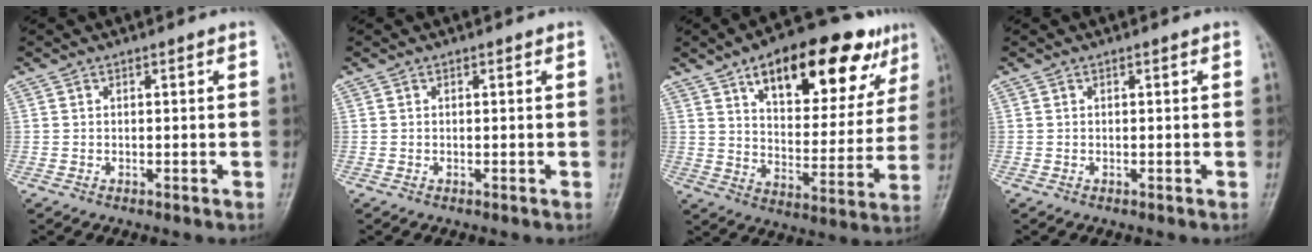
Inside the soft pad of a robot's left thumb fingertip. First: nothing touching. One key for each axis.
{"total": 0.0}
{"total": 23.6, "fx": 13.0, "fy": 10.3, "fz": 16.7, "tx": -0.192, "ty": -0.023, "tz": 0.199}
{"total": 0.0}